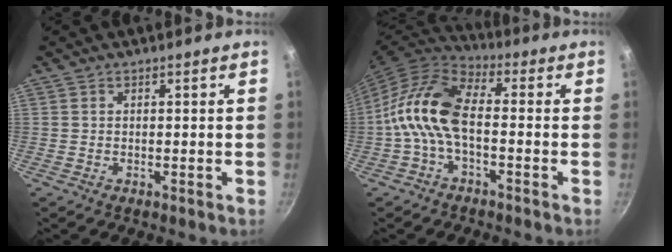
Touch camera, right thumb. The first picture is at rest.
{"total": 11.7, "force": [-1.9, 6.0, 9.9], "torque": [-0.195, 0.037, -0.054]}